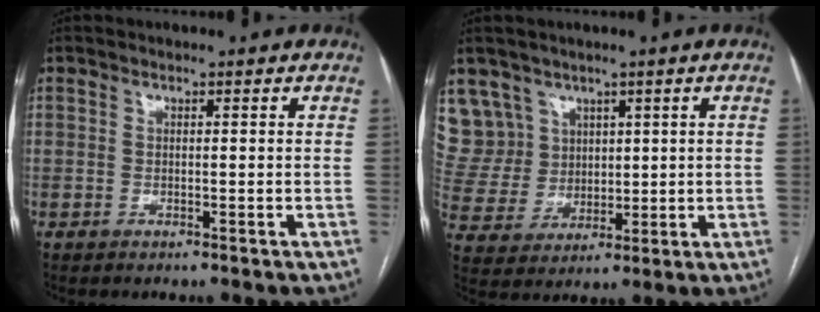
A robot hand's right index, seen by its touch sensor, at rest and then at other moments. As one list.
[{"total": 9.3, "force": [5.5, 7.5, 0.4], "torque": [-0.017, 0.033, 0.124]}]